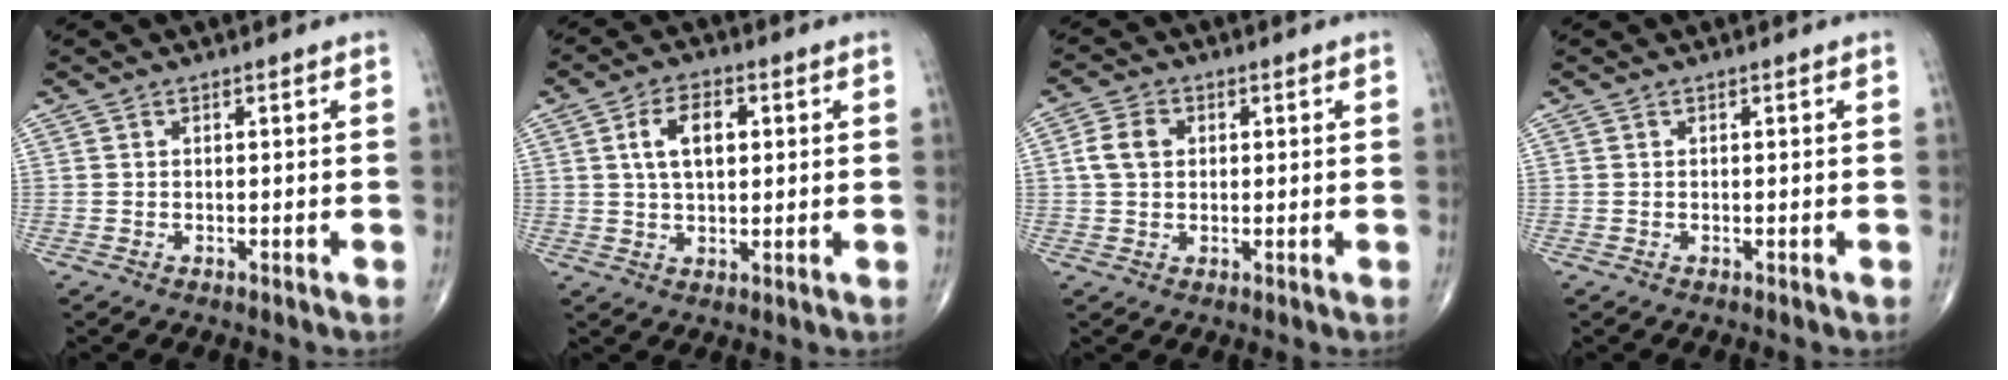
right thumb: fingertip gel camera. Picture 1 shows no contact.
{"total": 7.7, "force": [1.8, 4.4, 6.1], "torque": [-0.099, 0.005, 0.031]}
{"total": 4.9, "force": [0.8, 3.7, 3.1], "torque": [-0.057, 0.008, 0.011]}
{"total": 0.0}